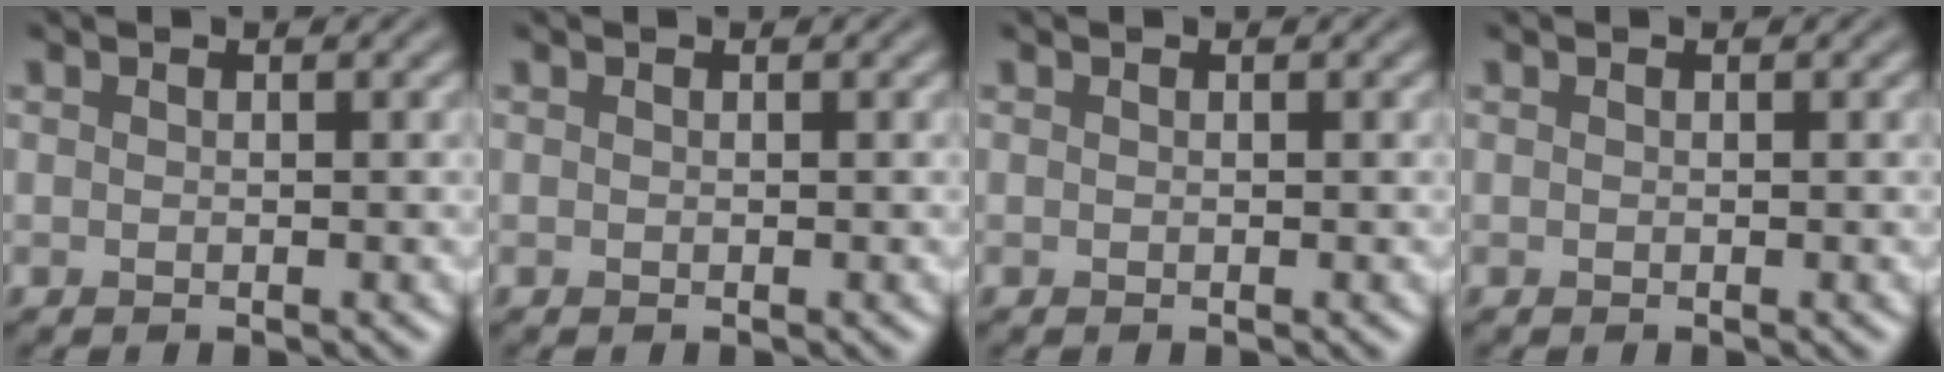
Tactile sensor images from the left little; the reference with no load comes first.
{"total": 0.0}
{"total": 0.0}
{"total": 0.0}